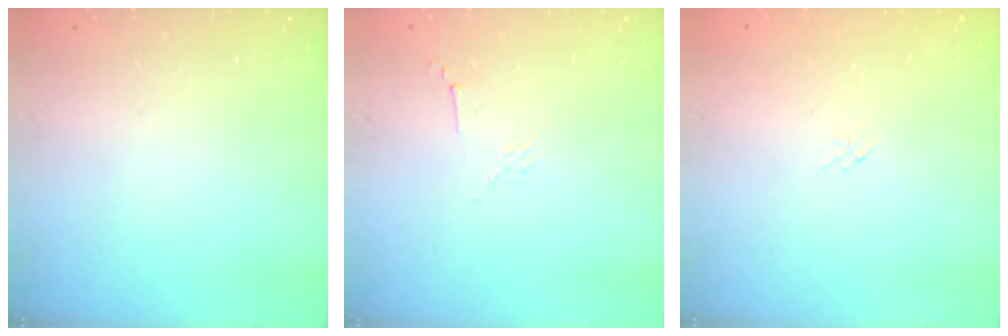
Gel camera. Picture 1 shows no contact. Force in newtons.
{"total": 3.5, "press": 3.5, "slide": 0.8}
{"total": 0.9, "press": 0.8, "slide": 0.4}